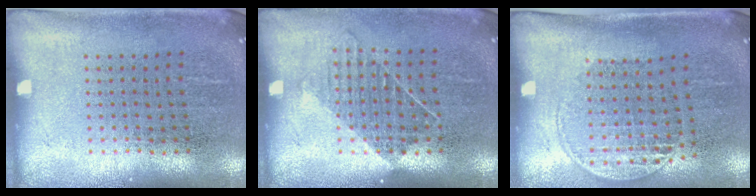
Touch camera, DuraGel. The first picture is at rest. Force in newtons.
{"total": 1.1, "press": 0.9, "slide": 0.6}
{"total": 1.6, "press": 1.3, "slide": 0.9}